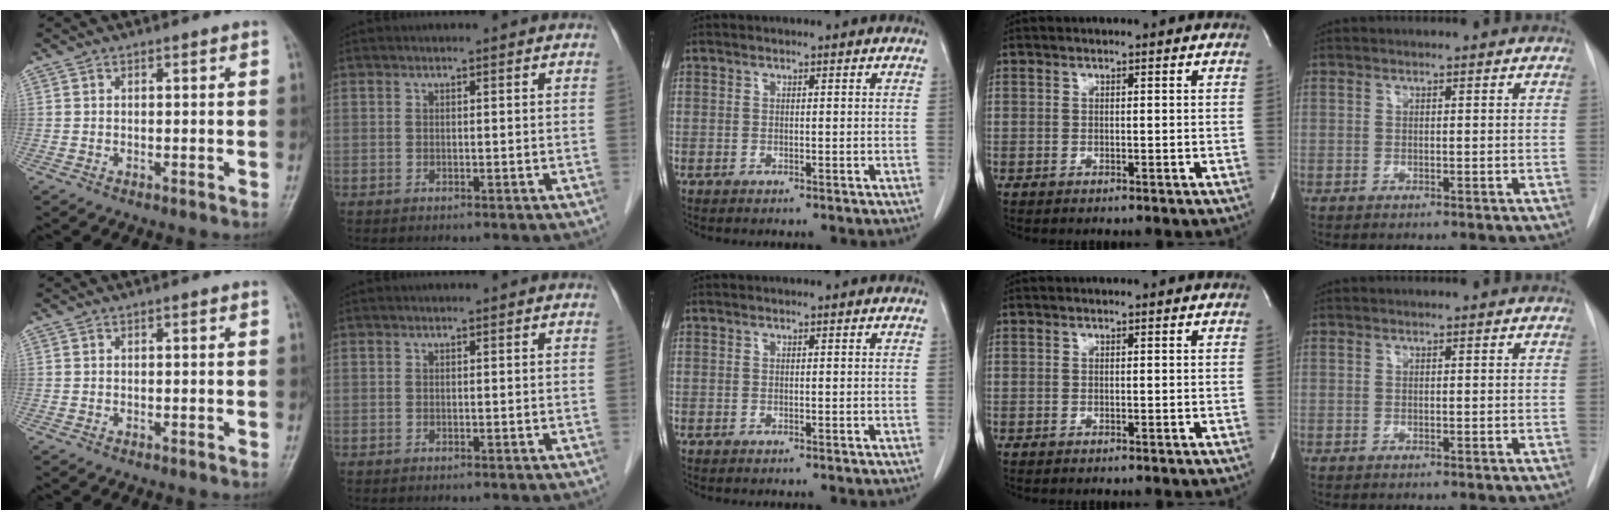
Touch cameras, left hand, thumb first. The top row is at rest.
{}